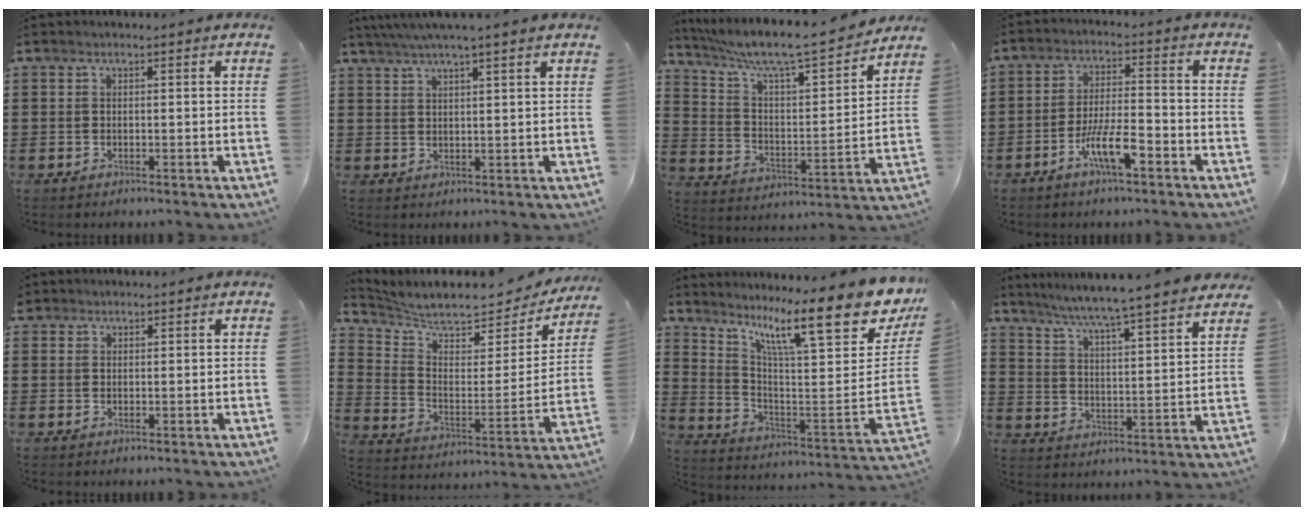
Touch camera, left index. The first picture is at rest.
{"total": 3.6, "force": [3.0, -0.5, 2.0], "torque": [-0.046, -0.003, 0.053]}
{"total": 7.8, "force": [6.7, 0.7, 4.0], "torque": [-0.107, -0.052, 0.109]}
{"total": 7.0, "force": [-3.8, 1.5, 5.8], "torque": [-0.120, -0.001, -0.073]}
{"total": 1.1, "force": [0.9, 0.6, 0.0], "torque": [-0.004, 0.003, 0.018]}
{"total": 6.0, "force": [5.3, 1.3, 2.4], "torque": [-0.077, -0.038, 0.087]}
{"total": 15.2, "force": [9.6, 2.3, 11.6], "torque": [-0.214, -0.063, 0.151]}
{"total": 5.8, "force": [5.3, -1.2, 2.1], "torque": [-0.064, -0.046, 0.083]}